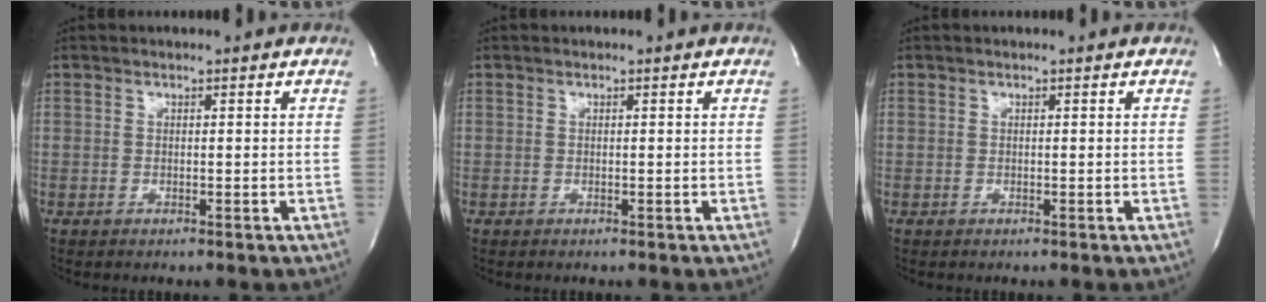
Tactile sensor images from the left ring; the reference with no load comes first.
{"total": 0.0}
{"total": 0.0}